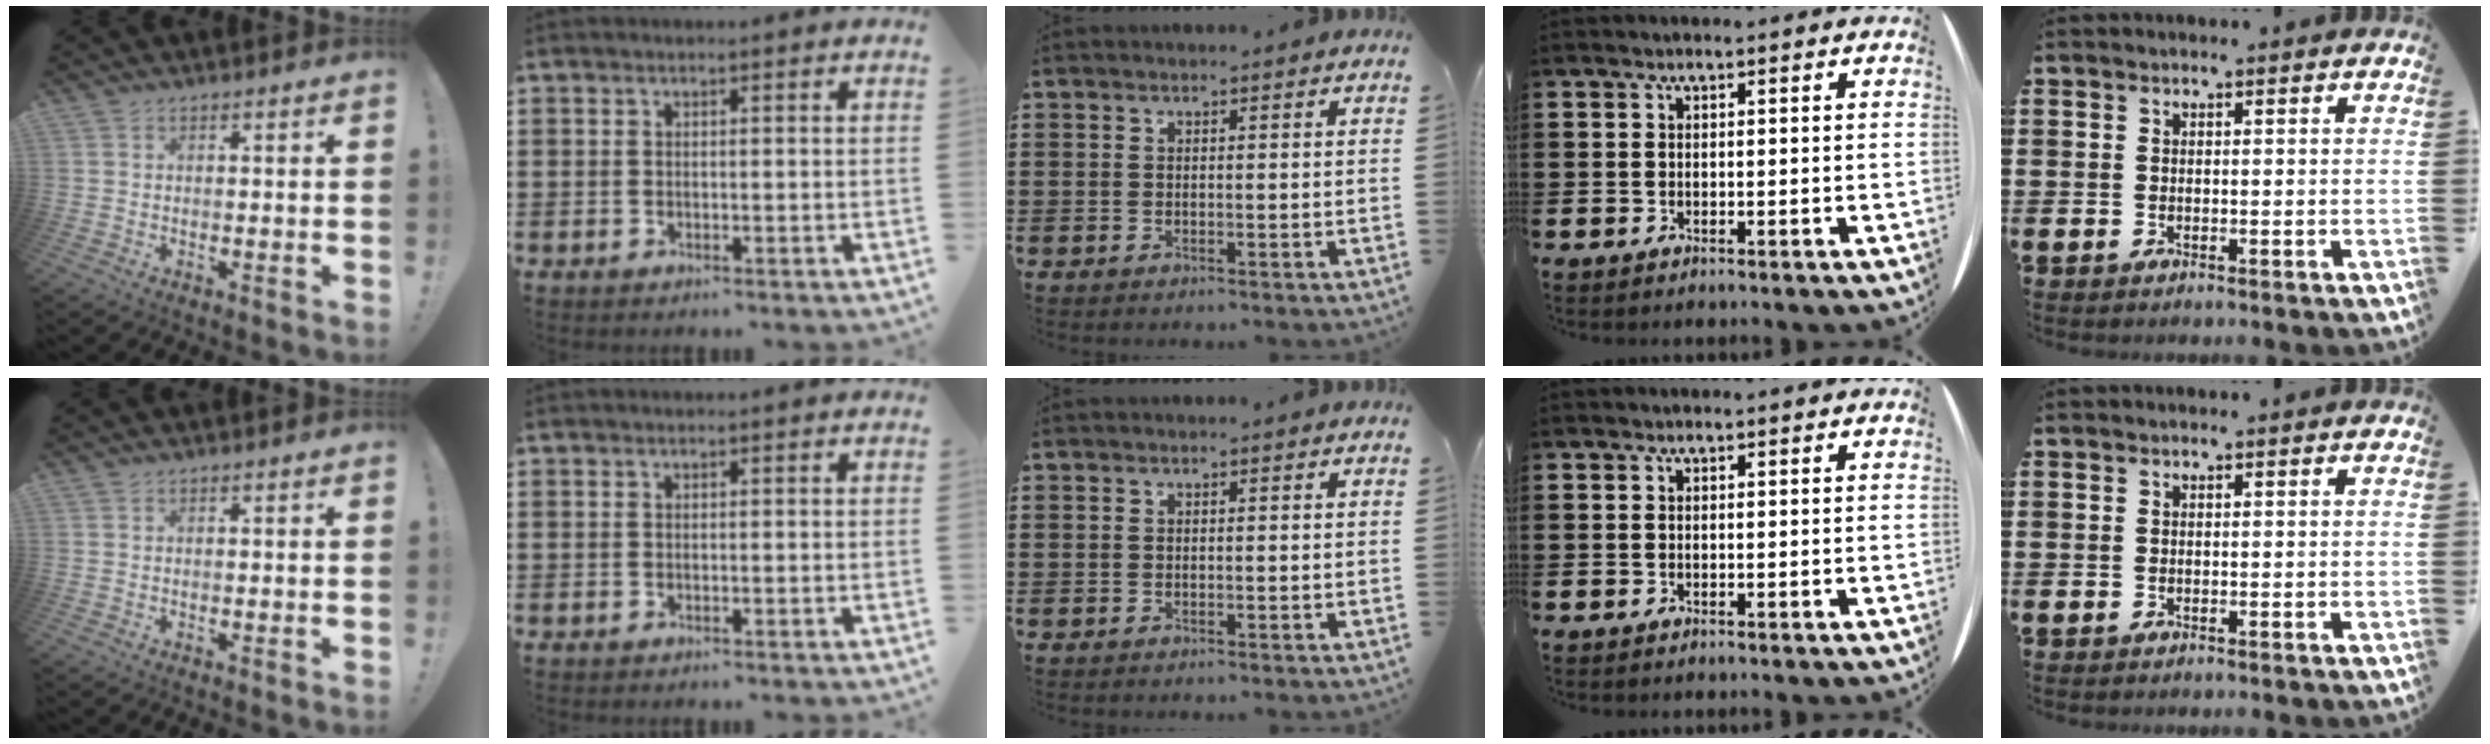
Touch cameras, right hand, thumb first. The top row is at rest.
{}